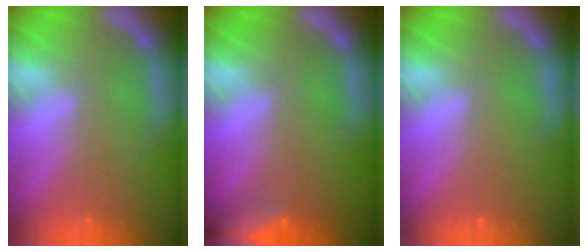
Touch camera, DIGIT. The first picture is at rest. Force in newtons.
{"total": 7.5}
{"total": 0.0}